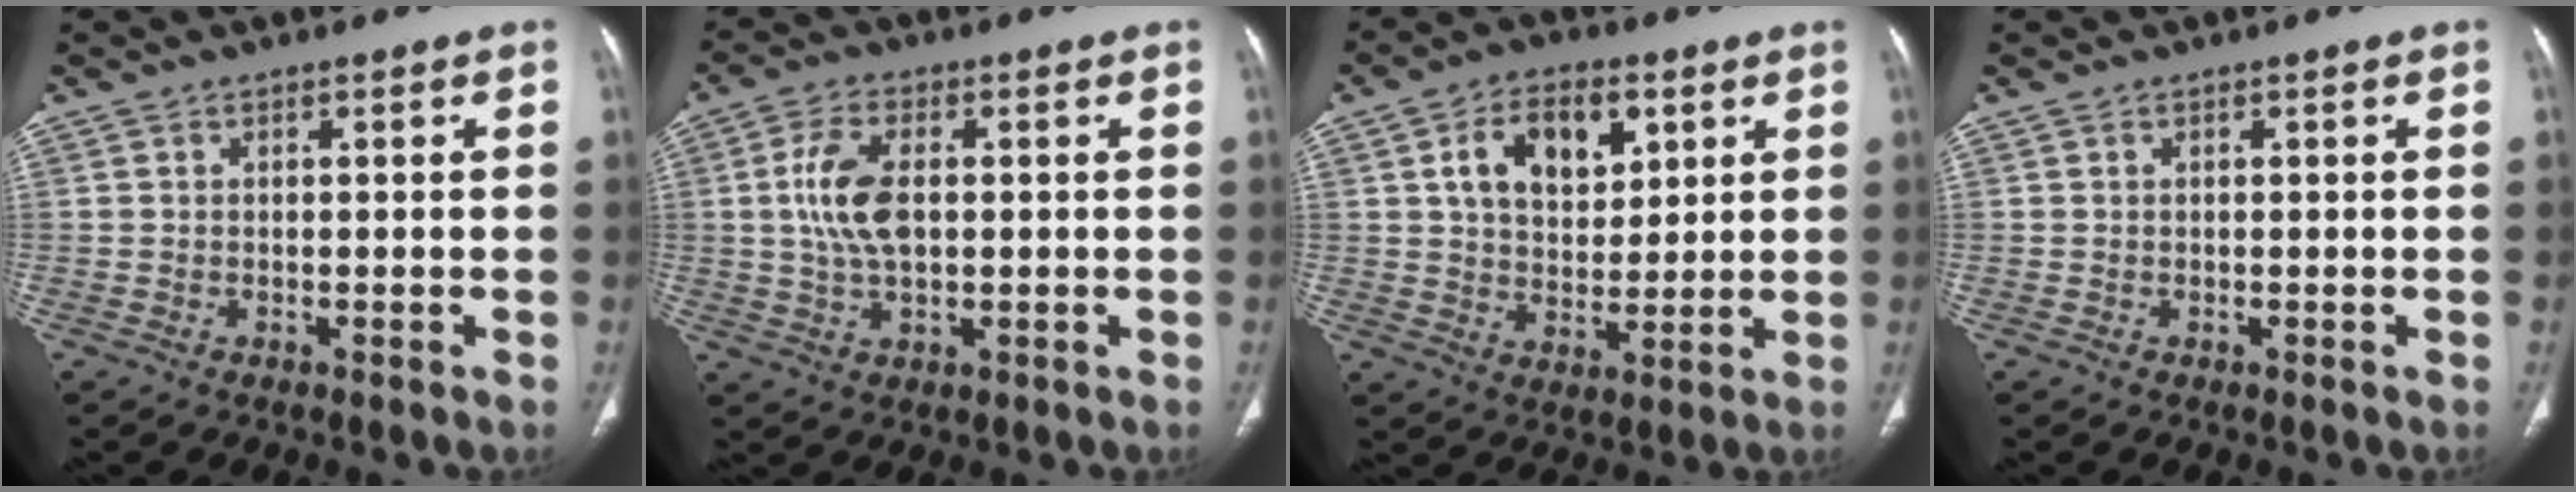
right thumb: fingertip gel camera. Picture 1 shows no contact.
{"total": 8.5, "force": [0.8, 4.5, 7.2], "torque": [-0.147, 0.003, 0.015]}
{"total": 11.8, "force": [4.4, 7.5, 8.0], "torque": [-0.094, -0.009, 0.075]}
{"total": 0.0}